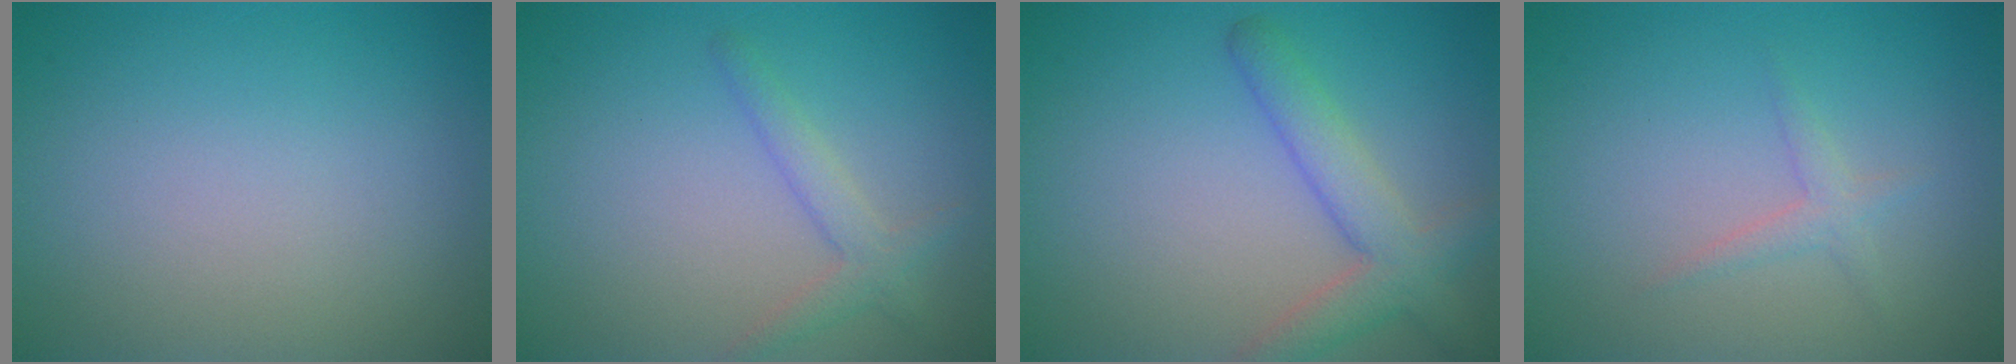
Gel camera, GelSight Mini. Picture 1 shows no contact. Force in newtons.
{"total": 2.0, "press": 2.0, "slide": 0.1}
{"total": 4.1, "press": 4.1, "slide": 0.3}
{"total": 1.3, "press": 1.3, "slide": 0.1}